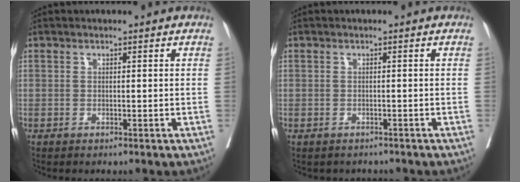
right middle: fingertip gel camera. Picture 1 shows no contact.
{"total": 2.1, "force": [-1.7, 1.2, 0.0], "torque": [-0.005, 0.003, -0.026]}